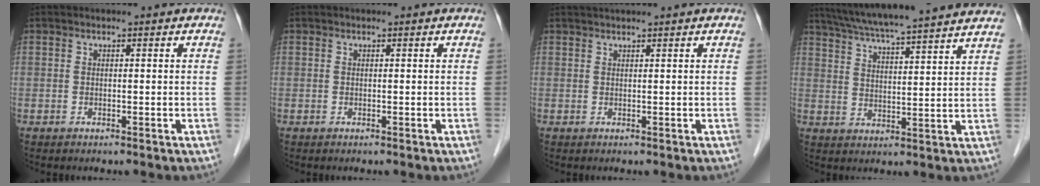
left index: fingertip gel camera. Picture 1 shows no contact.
{"total": 0.0}
{"total": 2.5, "force": [2.2, -0.4, 1.1], "torque": [-0.011, 0.024, 0.043]}
{"total": 21.6, "force": [19.0, 0.0, 10.2], "torque": [-0.172, 0.017, 0.263]}